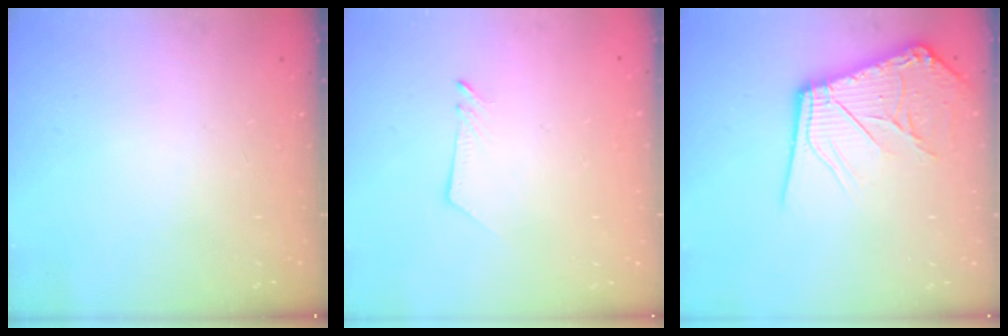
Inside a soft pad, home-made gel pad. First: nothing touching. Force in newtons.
{"total": 2.6, "press": 2.6, "slide": 0.3}
{"total": 14.8, "press": 14.7, "slide": 2.0}